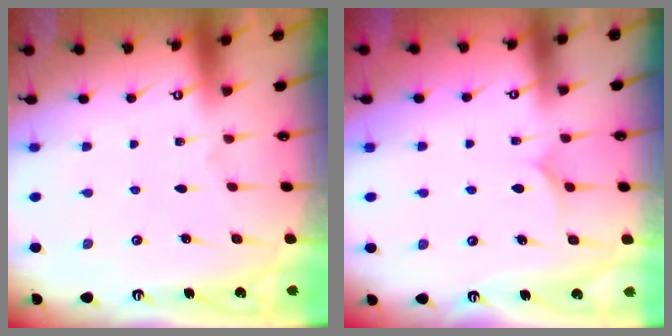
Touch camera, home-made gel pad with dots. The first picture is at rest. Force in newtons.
{"total": 4.3, "press": 4.2, "slide": 0.3}